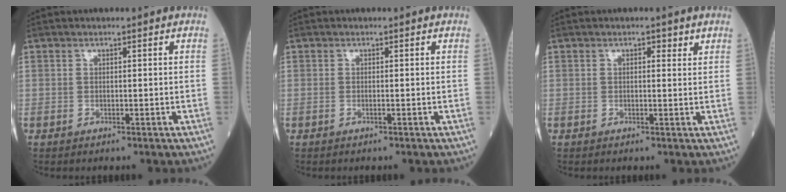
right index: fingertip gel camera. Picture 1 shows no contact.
{"total": 0.0}
{"total": 1.2, "force": [0.7, 0.6, 0.7], "torque": [-0.006, 0.003, 0.007]}